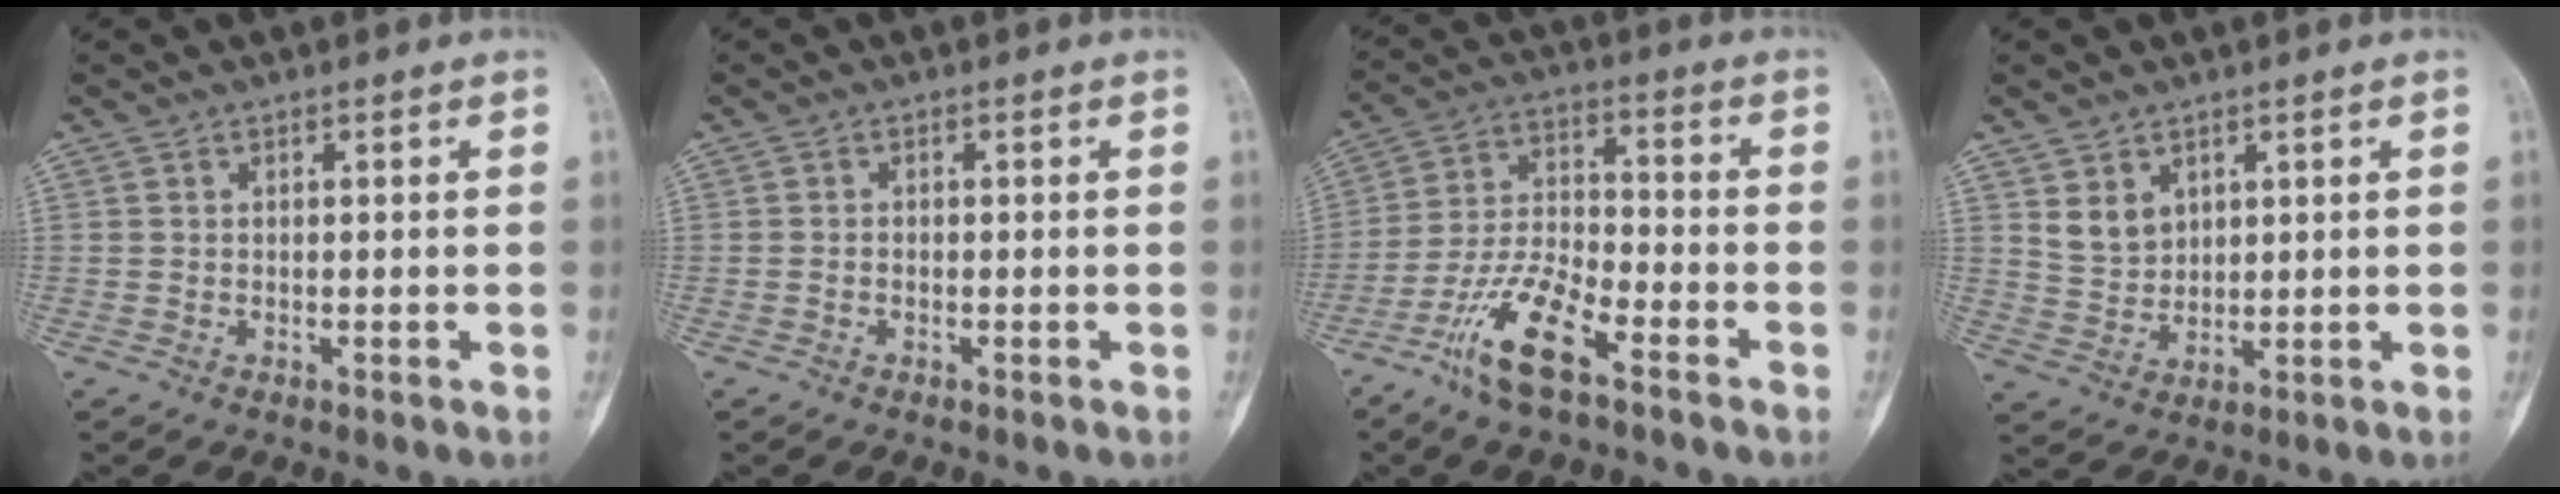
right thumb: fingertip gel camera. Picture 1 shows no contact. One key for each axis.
{"total": 0.7, "fx": -0.3, "fy": 0.4, "fz": 0.4, "tx": -0.008, "ty": 0.003, "tz": -0.008}
{"total": 11.7, "fx": -7.3, "fy": 3.3, "fz": 8.6, "tx": -0.185, "ty": 0.039, "tz": -0.144}
{"total": 5.0, "fx": 2.5, "fy": 3.7, "fz": 2.2, "tx": -0.025, "ty": -0.022, "tz": 0.059}